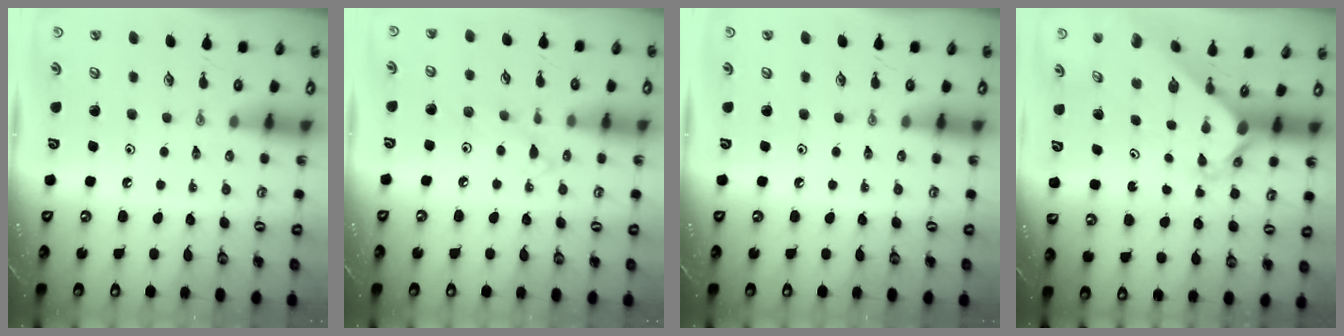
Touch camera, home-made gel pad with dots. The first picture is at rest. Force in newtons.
{"total": 7.0, "press": 7.0, "slide": 0.2}
{"total": 0.0}
{"total": 2.3, "press": 2.3, "slide": 0.1}